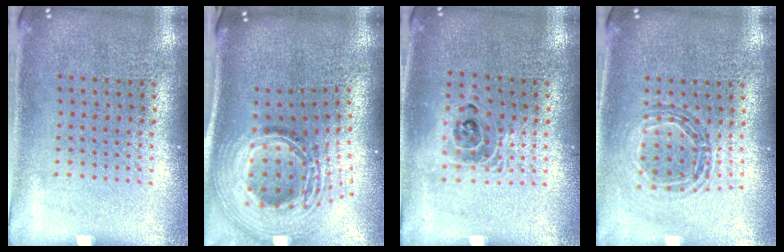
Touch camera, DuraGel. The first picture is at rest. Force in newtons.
{"total": 2.9, "press": 2.0, "slide": 2.0}
{"total": 1.4, "press": 1.2, "slide": 0.7}
{"total": 0.9, "press": 0.9, "slide": 0.2}